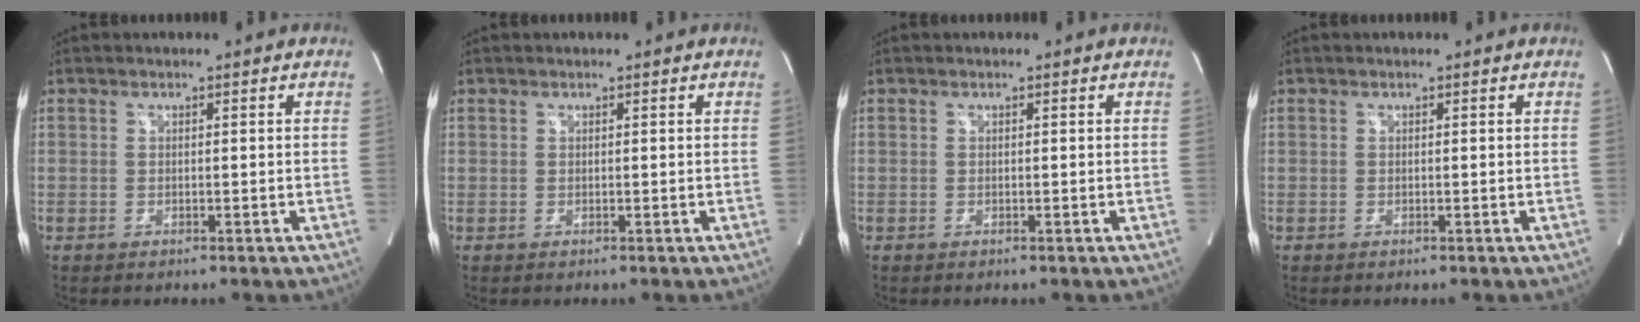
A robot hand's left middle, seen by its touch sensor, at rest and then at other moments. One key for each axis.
{"total": 0.0}
{"total": 0.0}
{"total": 0.0}